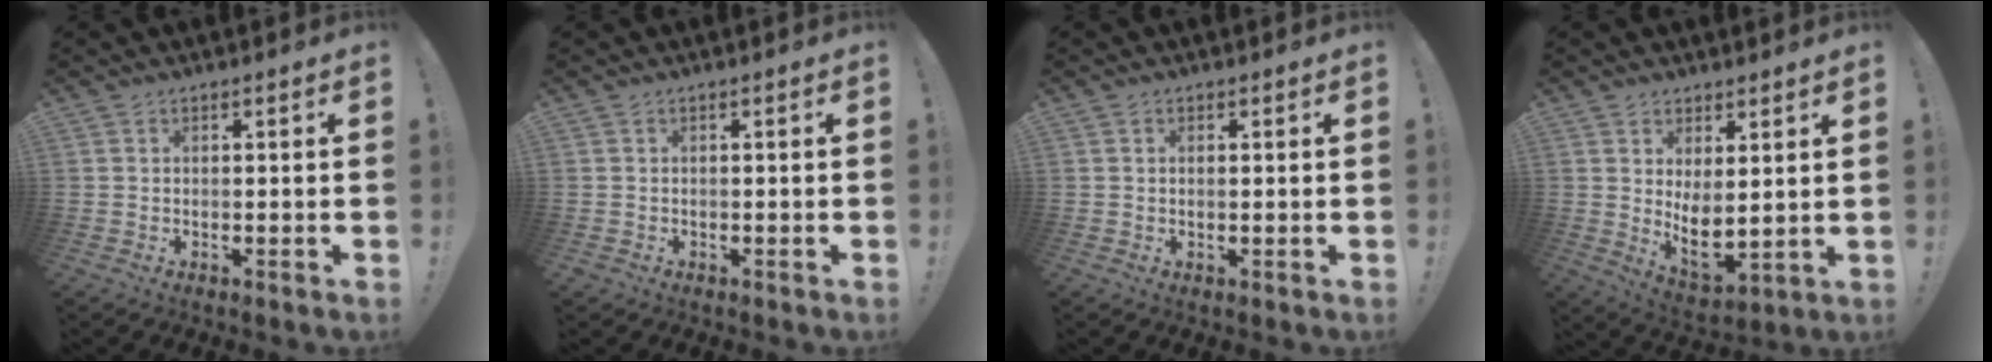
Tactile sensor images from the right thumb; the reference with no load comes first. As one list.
[{"total": 0.8, "force": [-0.5, 0.6, 0.0], "torque": [-0.003, 0.001, -0.007]}, {"total": 0.7, "force": [0.2, 0.1, 0.7], "torque": [-0.015, 0.001, 0.003]}, {"total": 7.9, "force": [2.6, 3.5, 6.5], "torque": [-0.088, -0.044, 0.055]}]